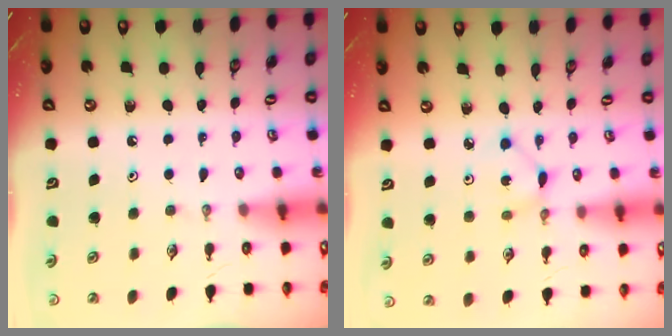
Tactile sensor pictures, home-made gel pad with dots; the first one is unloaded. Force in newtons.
{"total": 2.0, "press": 2.0, "slide": 0.2}